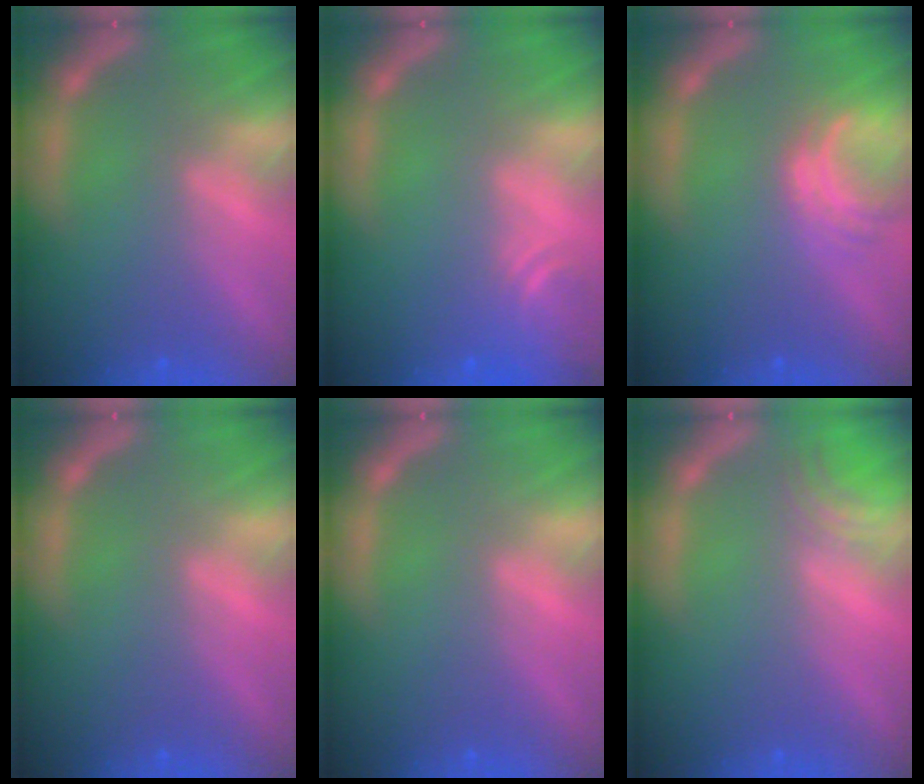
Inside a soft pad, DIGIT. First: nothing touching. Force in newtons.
{"total": 3.0}
{"total": 3.0}
{"total": 0.0}
{"total": 0.0}
{"total": 2.0}